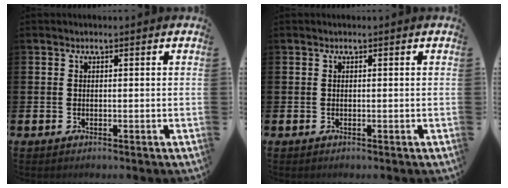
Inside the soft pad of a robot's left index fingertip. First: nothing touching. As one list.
[{"total": 0.0}]